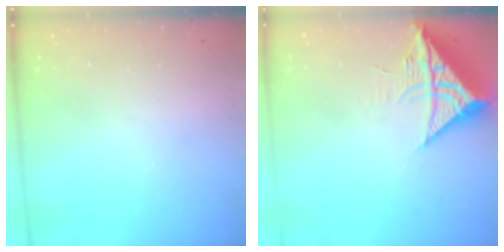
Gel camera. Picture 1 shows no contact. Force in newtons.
{"total": 10.5, "press": 10.5, "slide": 1.0}